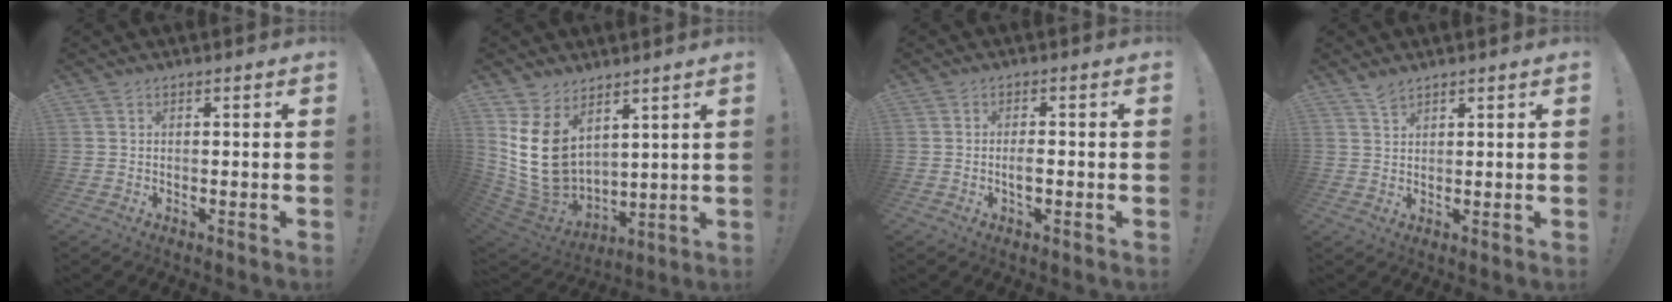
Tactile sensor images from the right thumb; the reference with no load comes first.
{"total": 15.3, "force": [4.9, 10.7, 9.8], "torque": [-0.208, -0.045, 0.100]}
{"total": 2.7, "force": [-0.8, 0.9, 2.4], "torque": [-0.035, 0.001, -0.016]}
{"total": 2.7, "force": [2.4, 0.7, 1.1], "torque": [-0.009, -0.017, 0.041]}